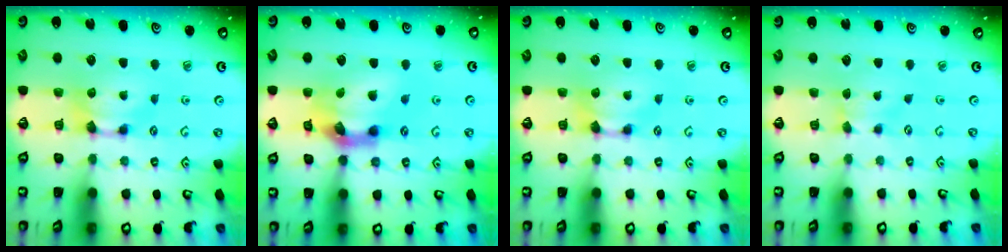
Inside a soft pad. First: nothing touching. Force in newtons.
{"total": 9.1, "press": 8.8, "slide": 2.5}
{"total": 0.0}
{"total": 2.4, "press": 2.3, "slide": 0.5}